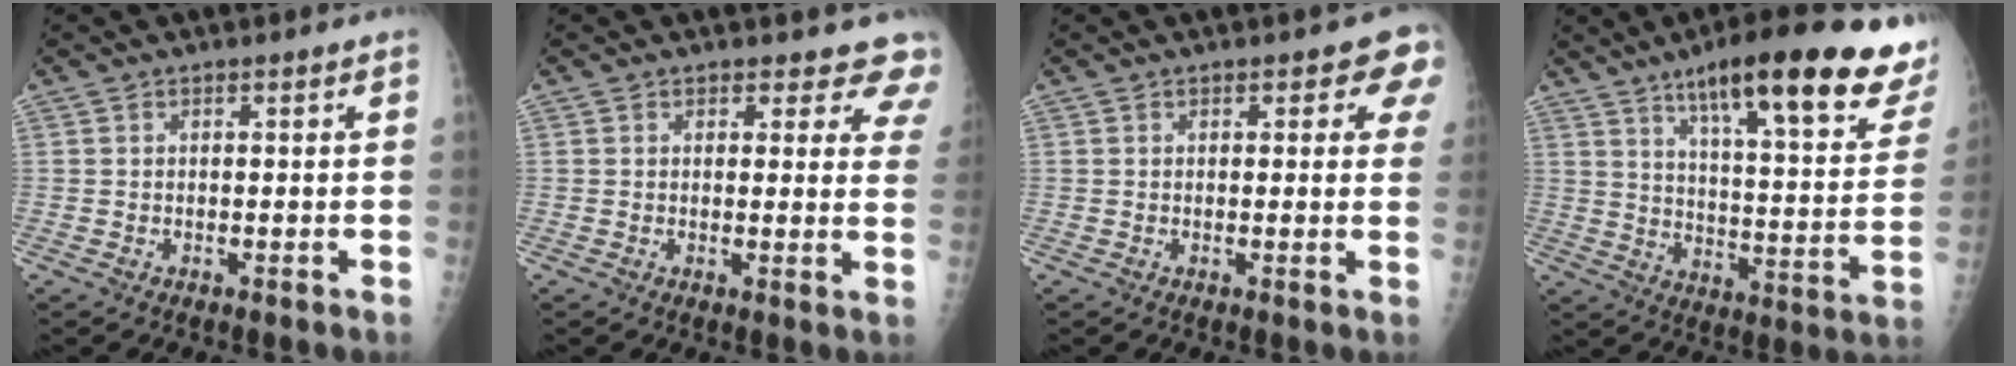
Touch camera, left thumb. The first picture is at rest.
{"total": 7.9, "force": [7.2, 3.2, 0.9], "torque": [0.045, -0.032, 0.048]}
{"total": 5.0, "force": [2.6, 2.6, 3.3], "torque": [0.003, -0.005, 0.018]}
{"total": 26.7, "force": [16.7, 5.4, 20.1], "torque": [-0.257, -0.049, 0.236]}